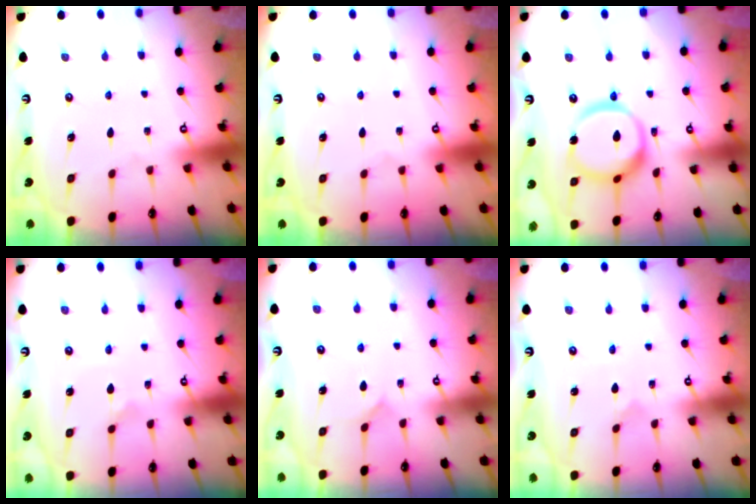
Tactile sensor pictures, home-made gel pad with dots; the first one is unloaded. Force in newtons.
{"total": 0.0}
{"total": 13.6, "press": 13.6, "slide": 0.9}
{"total": 2.0, "press": 2.0, "slide": 0.1}
{"total": 2.8, "press": 2.8, "slide": 0.3}
{"total": 0.0}